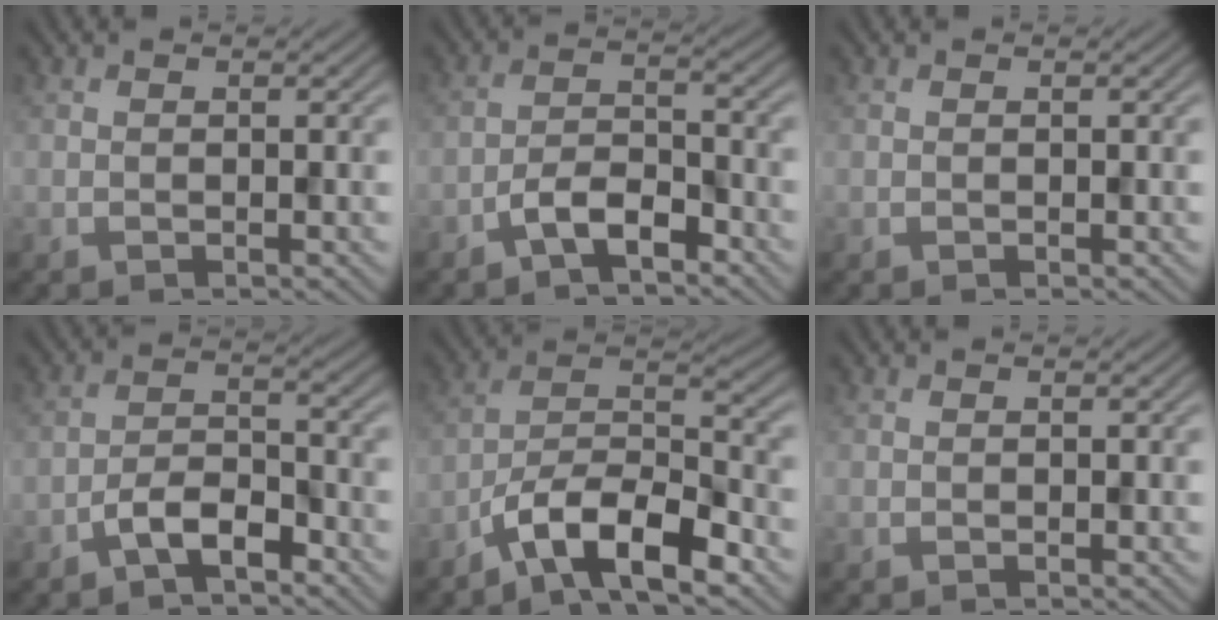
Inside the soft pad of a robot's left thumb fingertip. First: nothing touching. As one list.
[{"total": 4.6, "force": [-3.1, 1.7, 3.0], "torque": [-0.053, 0.008, -0.068]}, {"total": 0.0}, {"total": 4.7, "force": [-3.2, 1.7, 3.0], "torque": [-0.054, 0.008, -0.069]}, {"total": 11.0, "force": [-7.2, 3.4, 7.5], "torque": [-0.125, 0.007, -0.149]}, {"total": 0.0}]